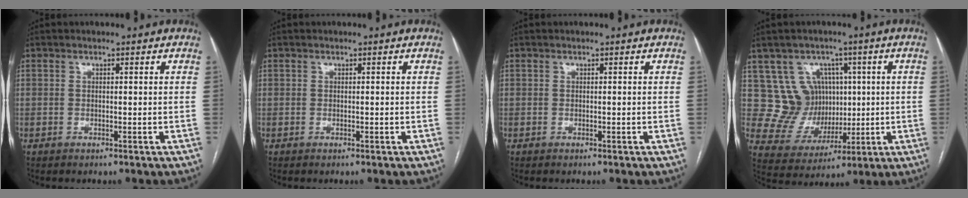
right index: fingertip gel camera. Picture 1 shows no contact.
{"total": 0.0}
{"total": 0.0}
{"total": 10.1, "force": [2.9, 9.2, 2.7], "torque": [-0.056, 0.036, 0.072]}